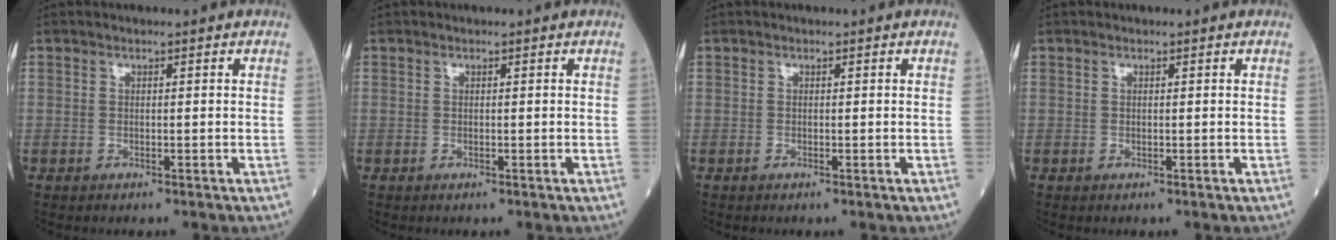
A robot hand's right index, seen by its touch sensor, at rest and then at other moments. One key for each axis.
{"total": 0.0}
{"total": 0.0}
{"total": 0.0}